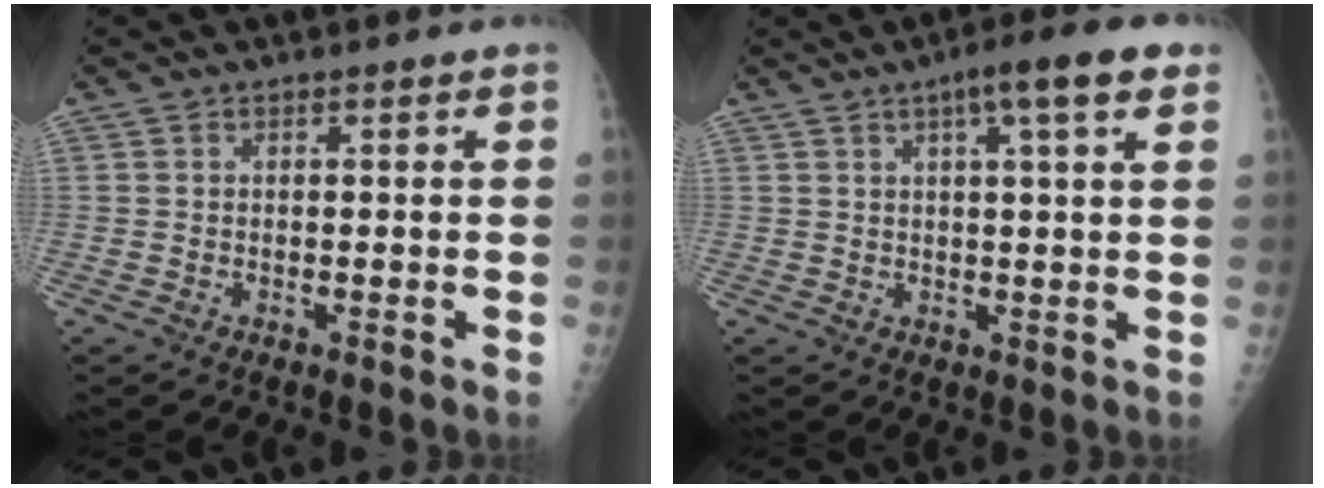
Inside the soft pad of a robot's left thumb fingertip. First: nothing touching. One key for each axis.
{"total": 8.7, "fx": 4.5, "fy": 1.3, "fz": 7.3, "tx": -0.105, "ty": 0.002, "tz": 0.060}